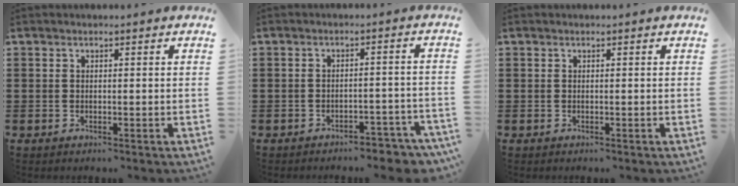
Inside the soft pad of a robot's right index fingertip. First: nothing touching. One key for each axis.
{"total": 3.4, "fx": -3.2, "fy": 0.3, "fz": 0.9, "tx": -0.018, "ty": 0.003, "tz": -0.067}
{"total": 0.0}